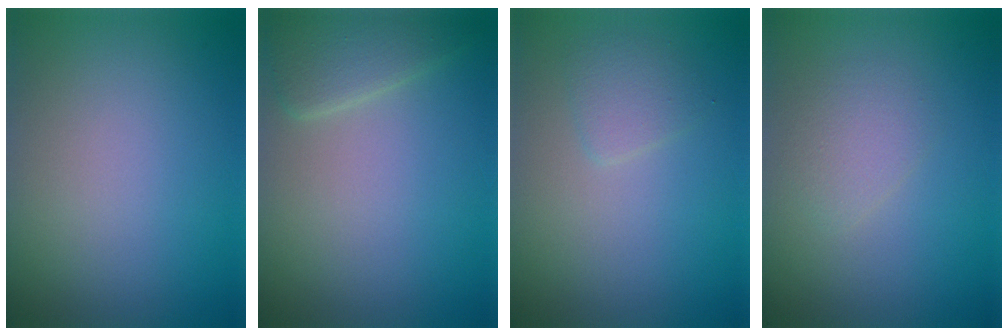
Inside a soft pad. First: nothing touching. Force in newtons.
{"total": 3.0, "press": 2.9, "slide": 0.2}
{"total": 1.6, "press": 1.6, "slide": 0.1}
{"total": 1.8, "press": 1.8, "slide": 0.1}